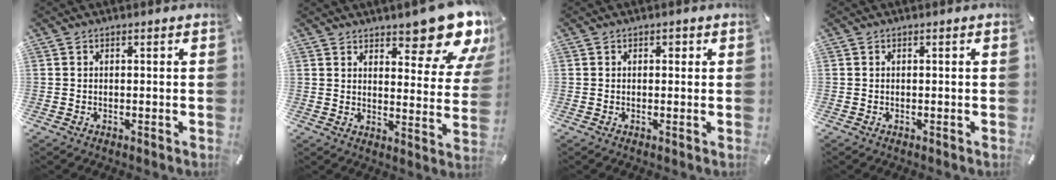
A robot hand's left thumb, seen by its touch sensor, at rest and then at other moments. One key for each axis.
{"total": 14.6, "fx": 11.4, "fy": 5.1, "fz": 7.6, "tx": -0.087, "ty": -0.093, "tz": 0.192}
{"total": 1.1, "fx": 0.3, "fy": 0.9, "fz": 0.6, "tx": -0.004, "ty": 0.004, "tz": 0.001}
{"total": 0.0}